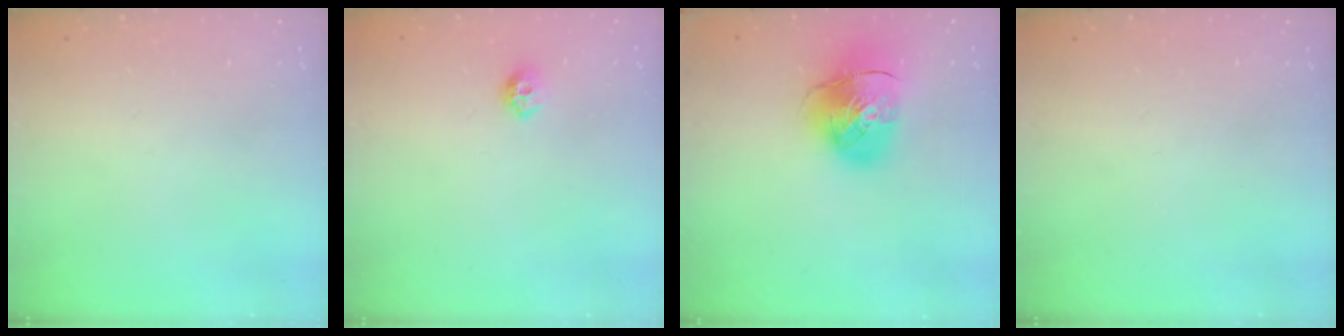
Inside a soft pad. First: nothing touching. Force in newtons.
{"total": 7.2, "press": 7.2, "slide": 1.0}
{"total": 12.1, "press": 11.9, "slide": 1.9}
{"total": 0.0}